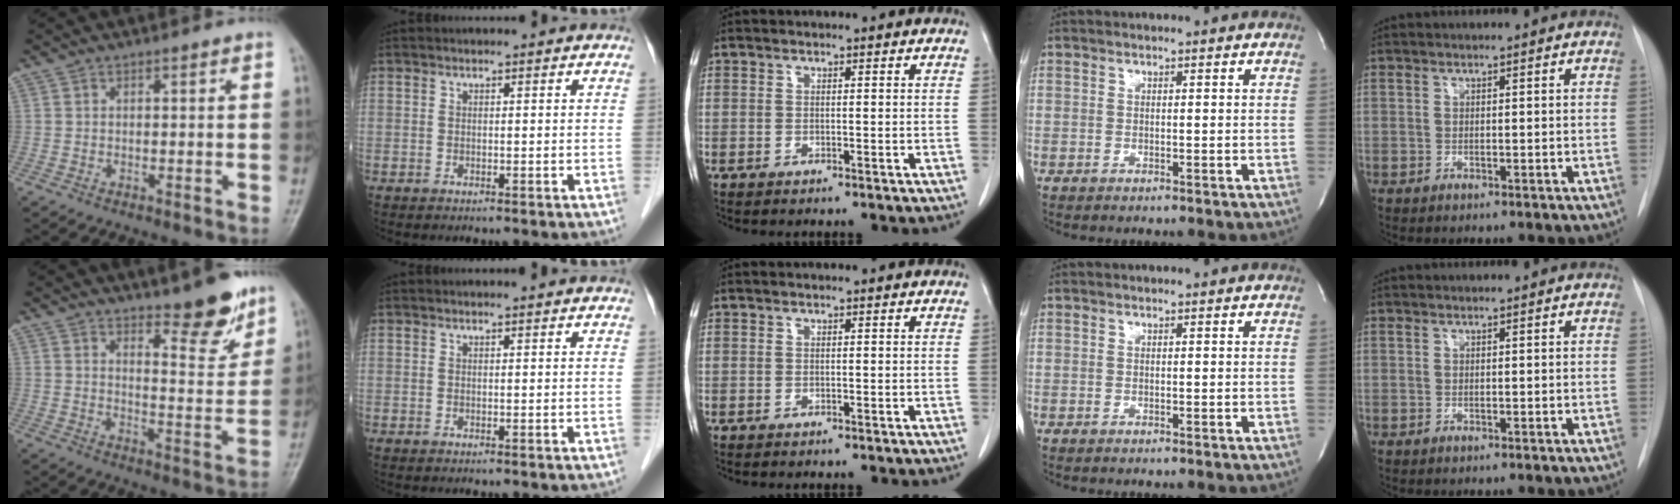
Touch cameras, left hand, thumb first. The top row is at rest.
{"thumb": {"total": 9.4, "force": [7.2, 2.5, 5.5], "torque": [-0.052, -0.062, 0.112]}, "index": {"total": 1.4, "force": [1.4, 0.0, 0.4], "torque": [-0.014, 0.007, 0.015]}}